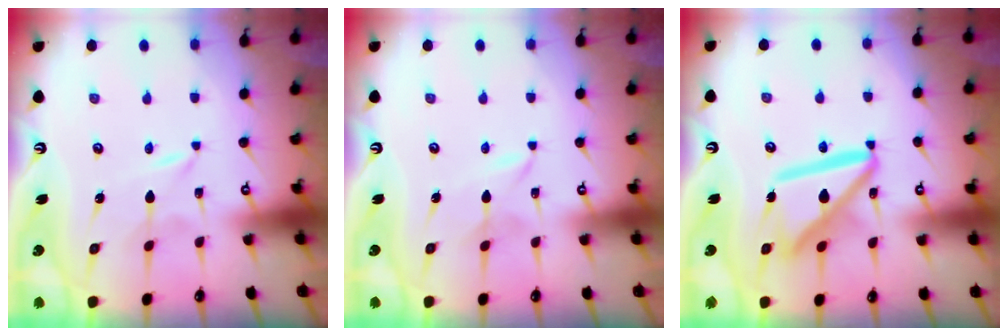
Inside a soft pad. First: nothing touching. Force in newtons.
{"total": 1.8, "press": 1.7, "slide": 0.2}
{"total": 16.4, "press": 16.3, "slide": 1.7}